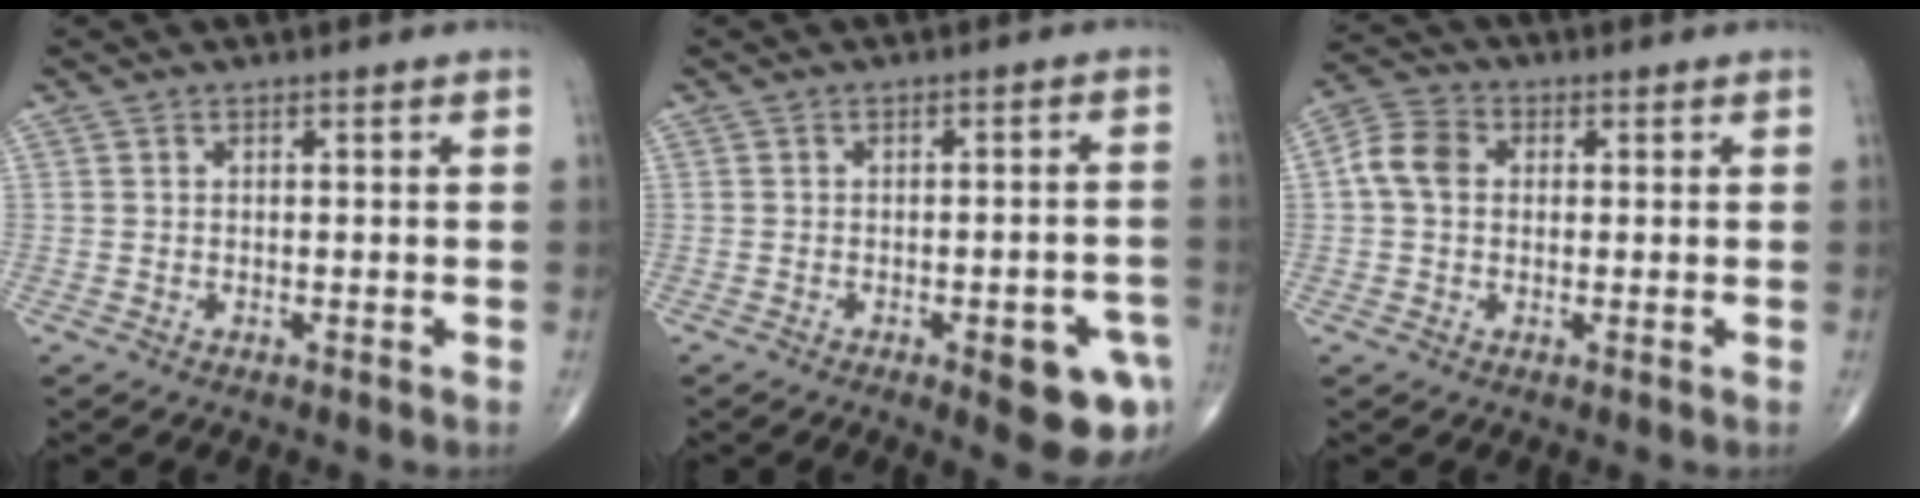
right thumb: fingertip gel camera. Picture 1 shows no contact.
{"total": 9.4, "force": [-4.0, 3.0, 7.9], "torque": [-0.079, 0.014, -0.041]}
{"total": 6.2, "force": [0.5, 4.8, 3.8], "torque": [-0.071, 0.018, 0.002]}